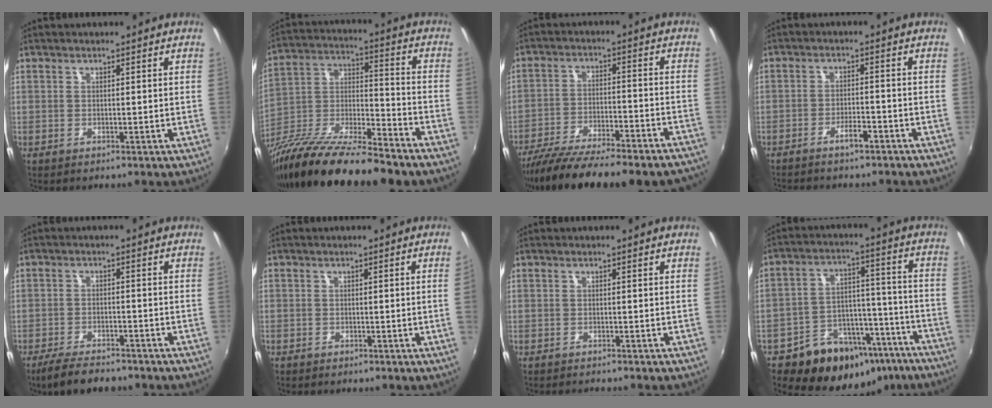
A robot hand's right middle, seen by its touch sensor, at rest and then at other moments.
{"total": 20.1, "force": [-14.6, 5.2, 12.9], "torque": [-0.247, -0.012, -0.253]}
{"total": 24.4, "force": [-21.1, 4.4, 11.4], "torque": [-0.205, -0.049, -0.303]}
{"total": 4.0, "force": [-3.3, 0.9, 2.0], "torque": [-0.048, 0.006, -0.054]}
{"total": 7.4, "force": [-6.2, 2.0, 3.7], "torque": [-0.092, -0.015, -0.106]}
{"total": 1.3, "force": [-0.3, -0.8, 1.0], "torque": [-0.012, -0.009, -0.004]}
{"total": 1.4, "force": [-1.3, 0.2, 0.3], "torque": [-0.008, -0.010, -0.021]}
{"total": 18.6, "force": [-13.0, 11.1, 7.4], "torque": [-0.135, 0.052, -0.161]}